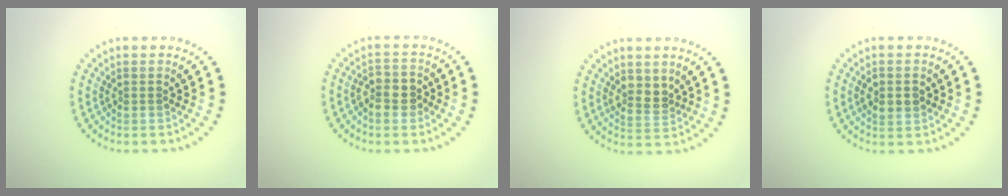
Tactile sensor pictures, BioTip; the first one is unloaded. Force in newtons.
{"total": 2.6, "press": 2.5, "slide": 0.8}
{"total": 2.1, "press": 1.9, "slide": 0.9}
{"total": 2.0, "press": 2.0, "slide": 0.3}